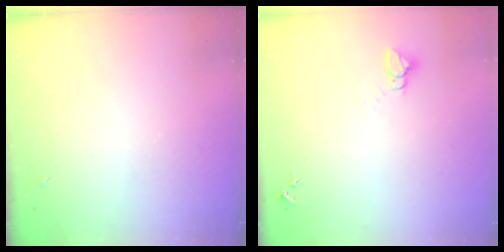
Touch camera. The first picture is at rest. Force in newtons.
{"total": 2.8, "press": 2.8, "slide": 0.1}